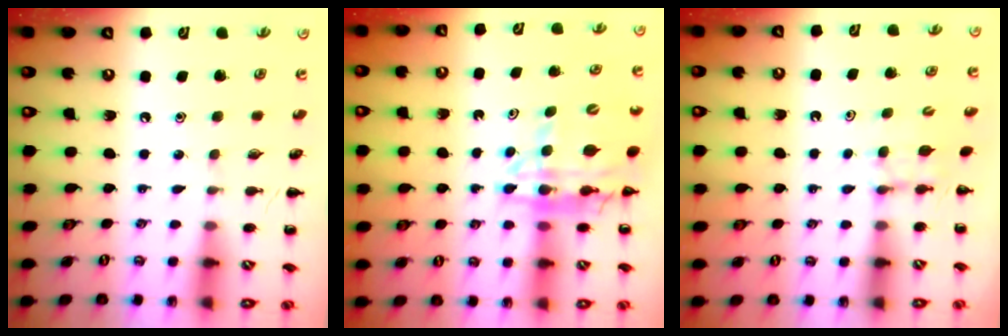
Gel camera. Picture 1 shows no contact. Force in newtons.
{"total": 15.0, "press": 14.5, "slide": 4.1}
{"total": 4.9, "press": 4.7, "slide": 1.4}